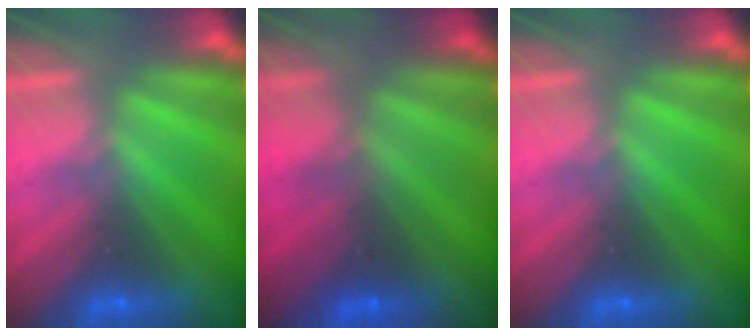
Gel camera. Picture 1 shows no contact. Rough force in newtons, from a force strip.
{"total": 2.9}
{"total": 0.0}